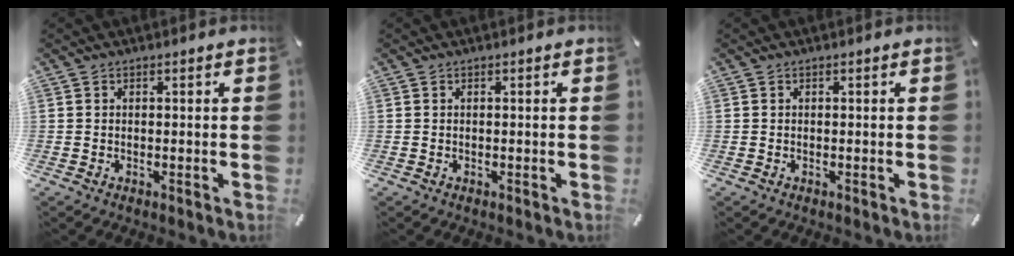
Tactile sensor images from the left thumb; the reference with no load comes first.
{"total": 0.0}
{"total": 0.0}